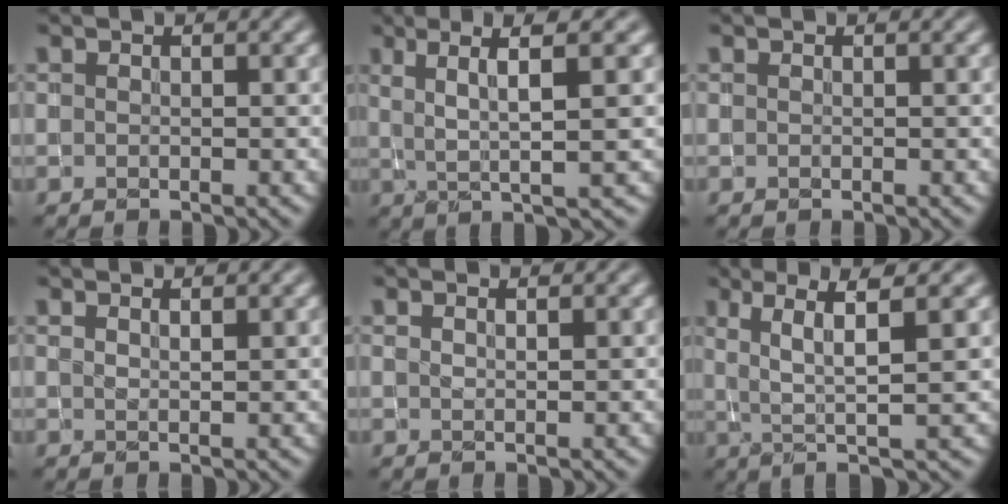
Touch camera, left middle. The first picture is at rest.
{"total": 5.6, "force": [1.7, 0.8, 5.3], "torque": [-0.092, 0.006, 0.030]}
{"total": 0.0}
{"total": 2.0, "force": [1.5, 0.8, 1.1], "torque": [0.008, 0.000, 0.001]}
{"total": 1.6, "force": [1.1, 0.6, 0.9], "torque": [0.008, -0.004, -0.004]}
{"total": 5.2, "force": [1.4, 0.7, 5.0], "torque": [-0.089, 0.001, 0.026]}